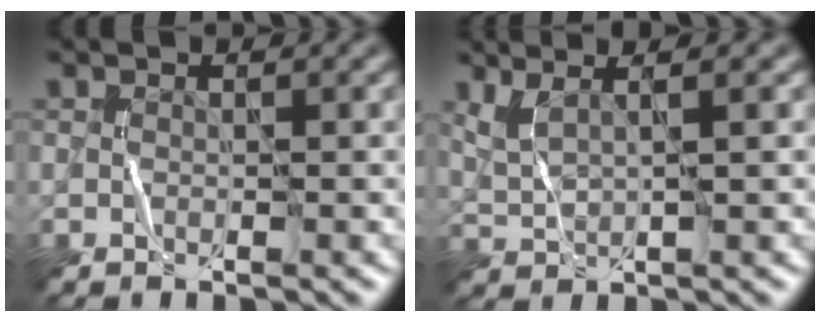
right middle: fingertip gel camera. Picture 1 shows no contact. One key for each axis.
{"total": 3.0, "fx": 2.1, "fy": 0.9, "fz": 1.9, "tx": -0.031, "ty": 0.004, "tz": 0.035}